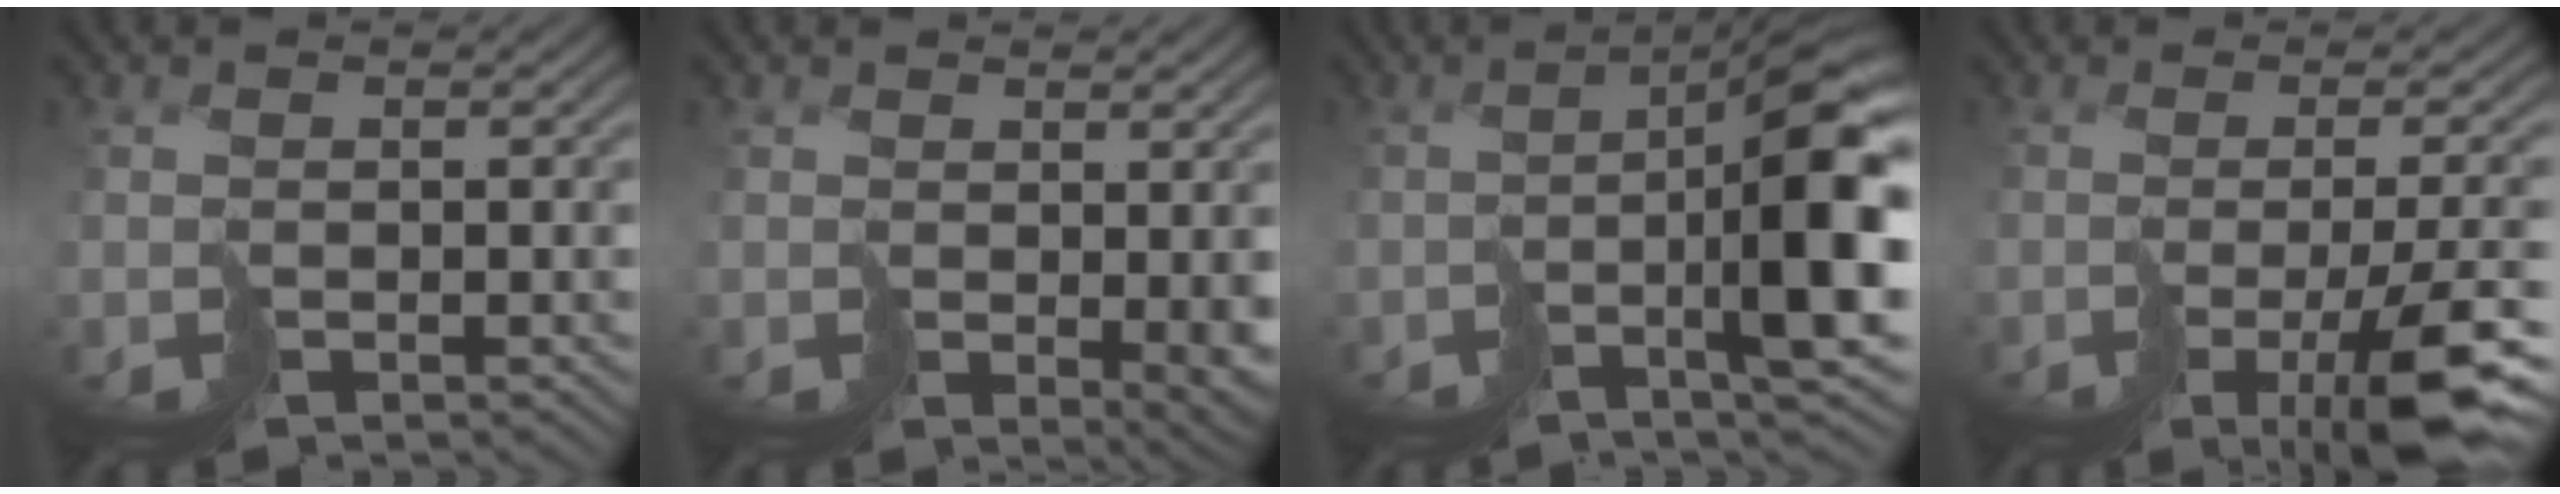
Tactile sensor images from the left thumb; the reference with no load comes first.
{"total": 3.7, "force": [0.2, 1.0, 3.6], "torque": [-0.049, -0.009, 0.003]}
{"total": 13.1, "force": [-2.9, 3.1, 12.4], "torque": [-0.184, -0.002, -0.052]}
{"total": 10.9, "force": [-4.8, 2.7, 9.4], "torque": [-0.145, -0.015, -0.077]}